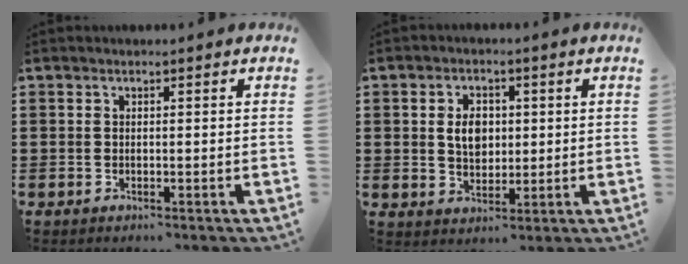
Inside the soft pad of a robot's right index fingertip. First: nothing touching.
{"total": 4.7, "force": [0.6, 3.3, 3.3], "torque": [-0.066, 0.011, 0.006]}